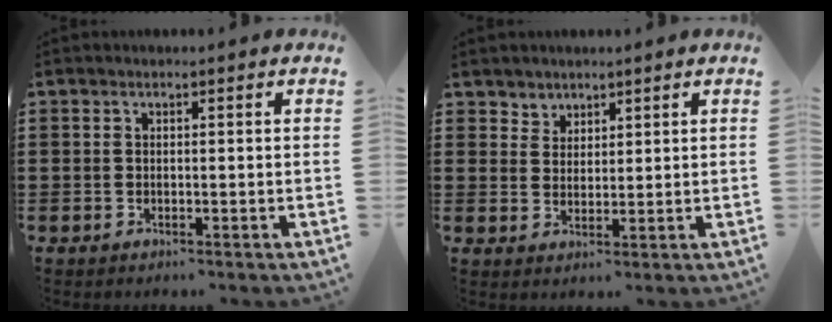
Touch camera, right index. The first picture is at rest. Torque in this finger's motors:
{"motor_torque": [-0.15, -0.03, -0.03, -0.01]}